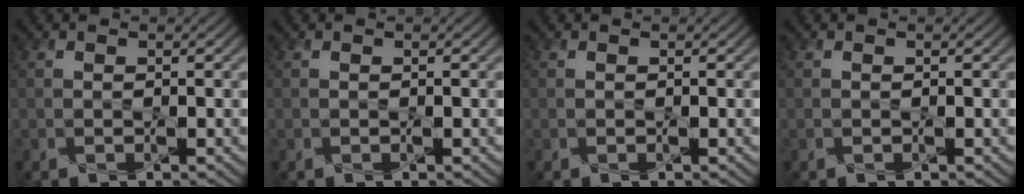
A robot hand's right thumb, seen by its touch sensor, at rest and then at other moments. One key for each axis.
{"total": 0.0}
{"total": 0.0}
{"total": 0.0}